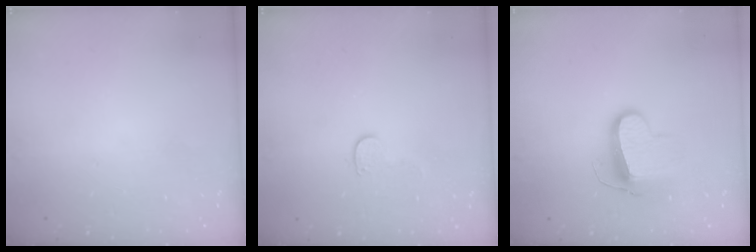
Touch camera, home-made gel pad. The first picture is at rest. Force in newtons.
{"total": 6.4, "press": 6.4, "slide": 0.5}
{"total": 10.7, "press": 10.7, "slide": 0.5}